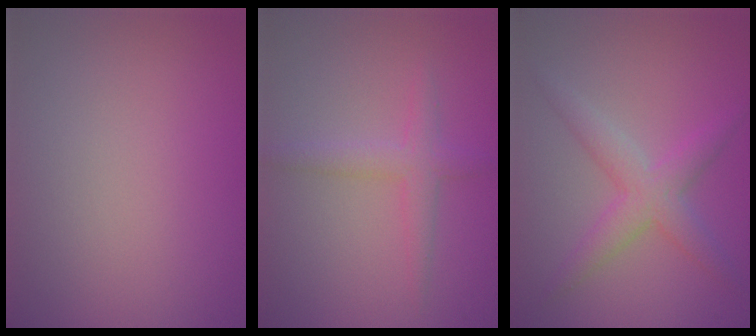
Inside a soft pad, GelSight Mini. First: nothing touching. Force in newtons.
{"total": 2.2, "press": 2.2, "slide": 0.0}
{"total": 3.4, "press": 3.4, "slide": 0.2}